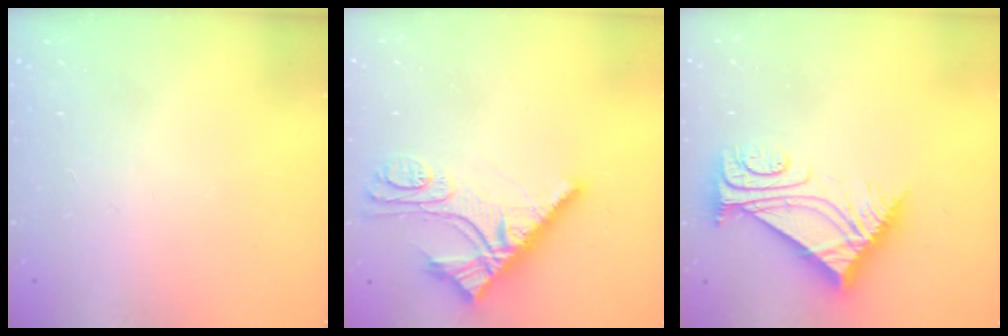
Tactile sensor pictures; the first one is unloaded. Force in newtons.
{"total": 12.5, "press": 12.5, "slide": 0.7}
{"total": 10.5, "press": 10.5, "slide": 0.5}